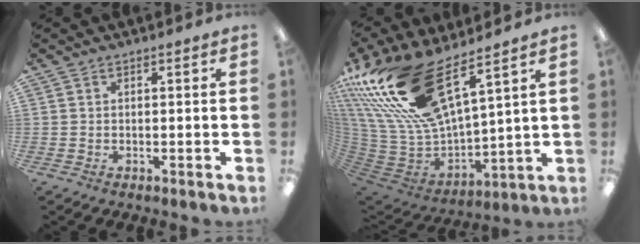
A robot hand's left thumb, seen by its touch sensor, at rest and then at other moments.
{"total": 26.8, "force": [17.8, 10.4, 17.1], "torque": [-0.330, -0.112, 0.322]}